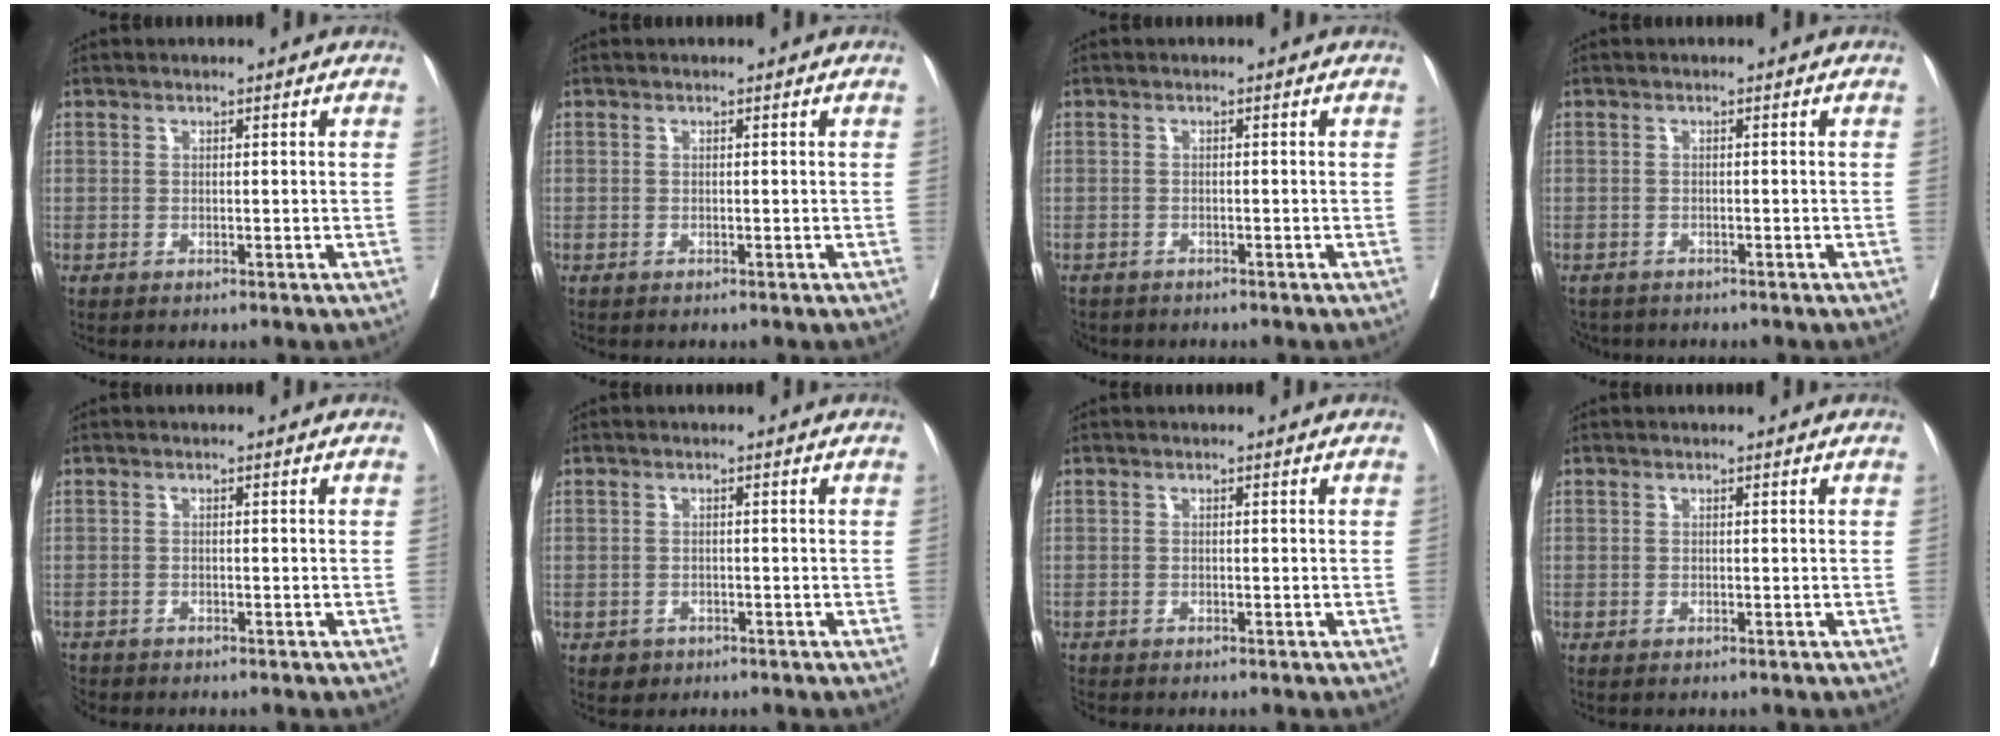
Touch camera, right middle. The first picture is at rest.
{"total": 0.0}
{"total": 4.0, "force": [-3.3, 2.1, 0.8], "torque": [-0.019, -0.003, -0.050]}
{"total": 3.7, "force": [-3.2, 1.6, 0.5], "torque": [-0.007, -0.003, -0.048]}
{"total": 2.7, "force": [-2.6, 1.0, 0.1], "torque": [-0.004, -0.007, -0.045]}
{"total": 1.5, "force": [-0.9, 1.1, 0.2], "torque": [-0.006, 0.003, -0.011]}
{"total": 2.0, "force": [-1.9, 0.3, 0.6], "torque": [-0.015, -0.005, -0.030]}
{"total": 0.7, "force": [-0.6, 0.0, 0.3], "torque": [-0.007, -0.004, -0.008]}